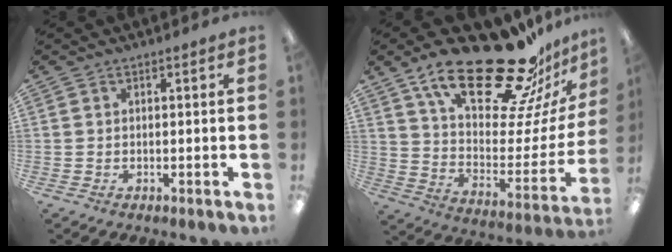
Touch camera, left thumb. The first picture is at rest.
{"total": 28.5, "force": [19.8, 9.6, 18.1], "torque": [-0.270, -0.131, 0.331]}